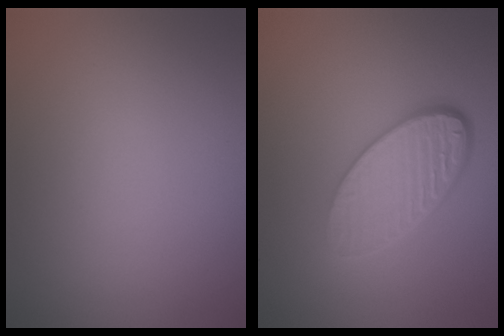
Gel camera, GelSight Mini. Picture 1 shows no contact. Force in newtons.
{"total": 5.2, "press": 3.7, "slide": 3.7}